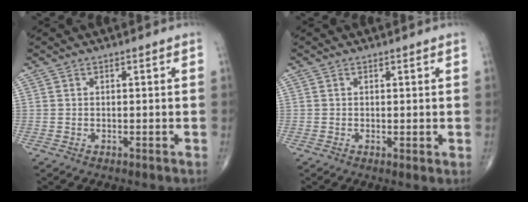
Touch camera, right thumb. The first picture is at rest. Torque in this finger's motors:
{"motor_torque": [-0.45, -0.09, -0.14, 0.11, -0.18]}